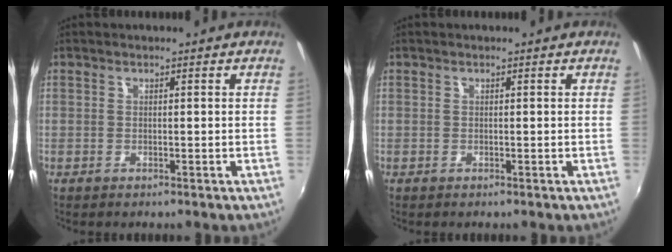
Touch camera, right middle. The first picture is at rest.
{"total": 0.0}